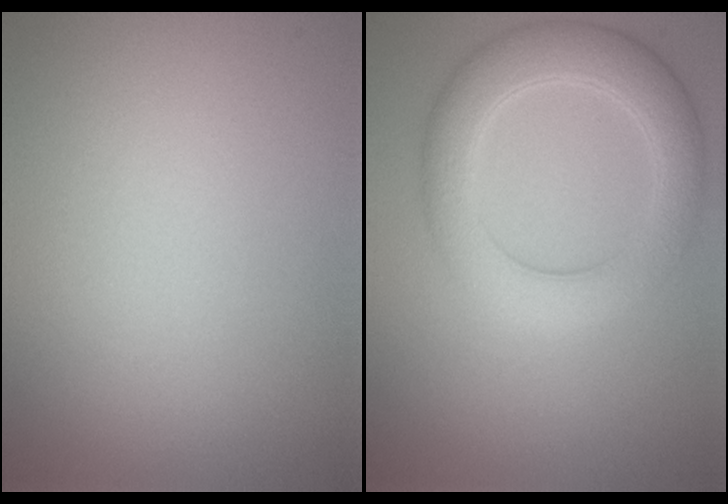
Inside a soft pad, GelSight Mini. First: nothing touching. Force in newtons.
{"total": 5.1, "press": 5.1, "slide": 0.2}